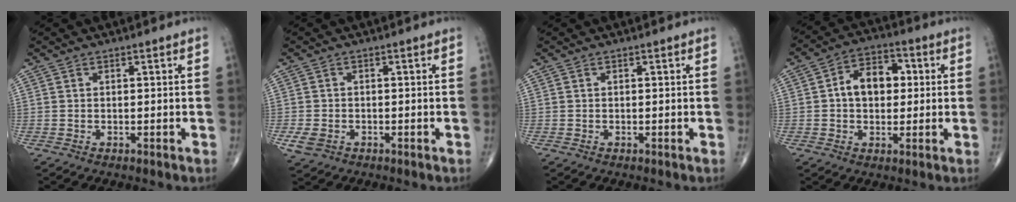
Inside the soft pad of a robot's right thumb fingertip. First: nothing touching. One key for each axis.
{"total": 3.4, "fx": -1.3, "fy": 2.5, "fz": 1.9, "tx": -0.040, "ty": 0.000, "tz": -0.019}
{"total": 0.0}
{"total": 9.7, "fx": 1.0, "fy": 6.7, "fz": 7.0, "tx": -0.085, "ty": 0.022, "tz": 0.009}